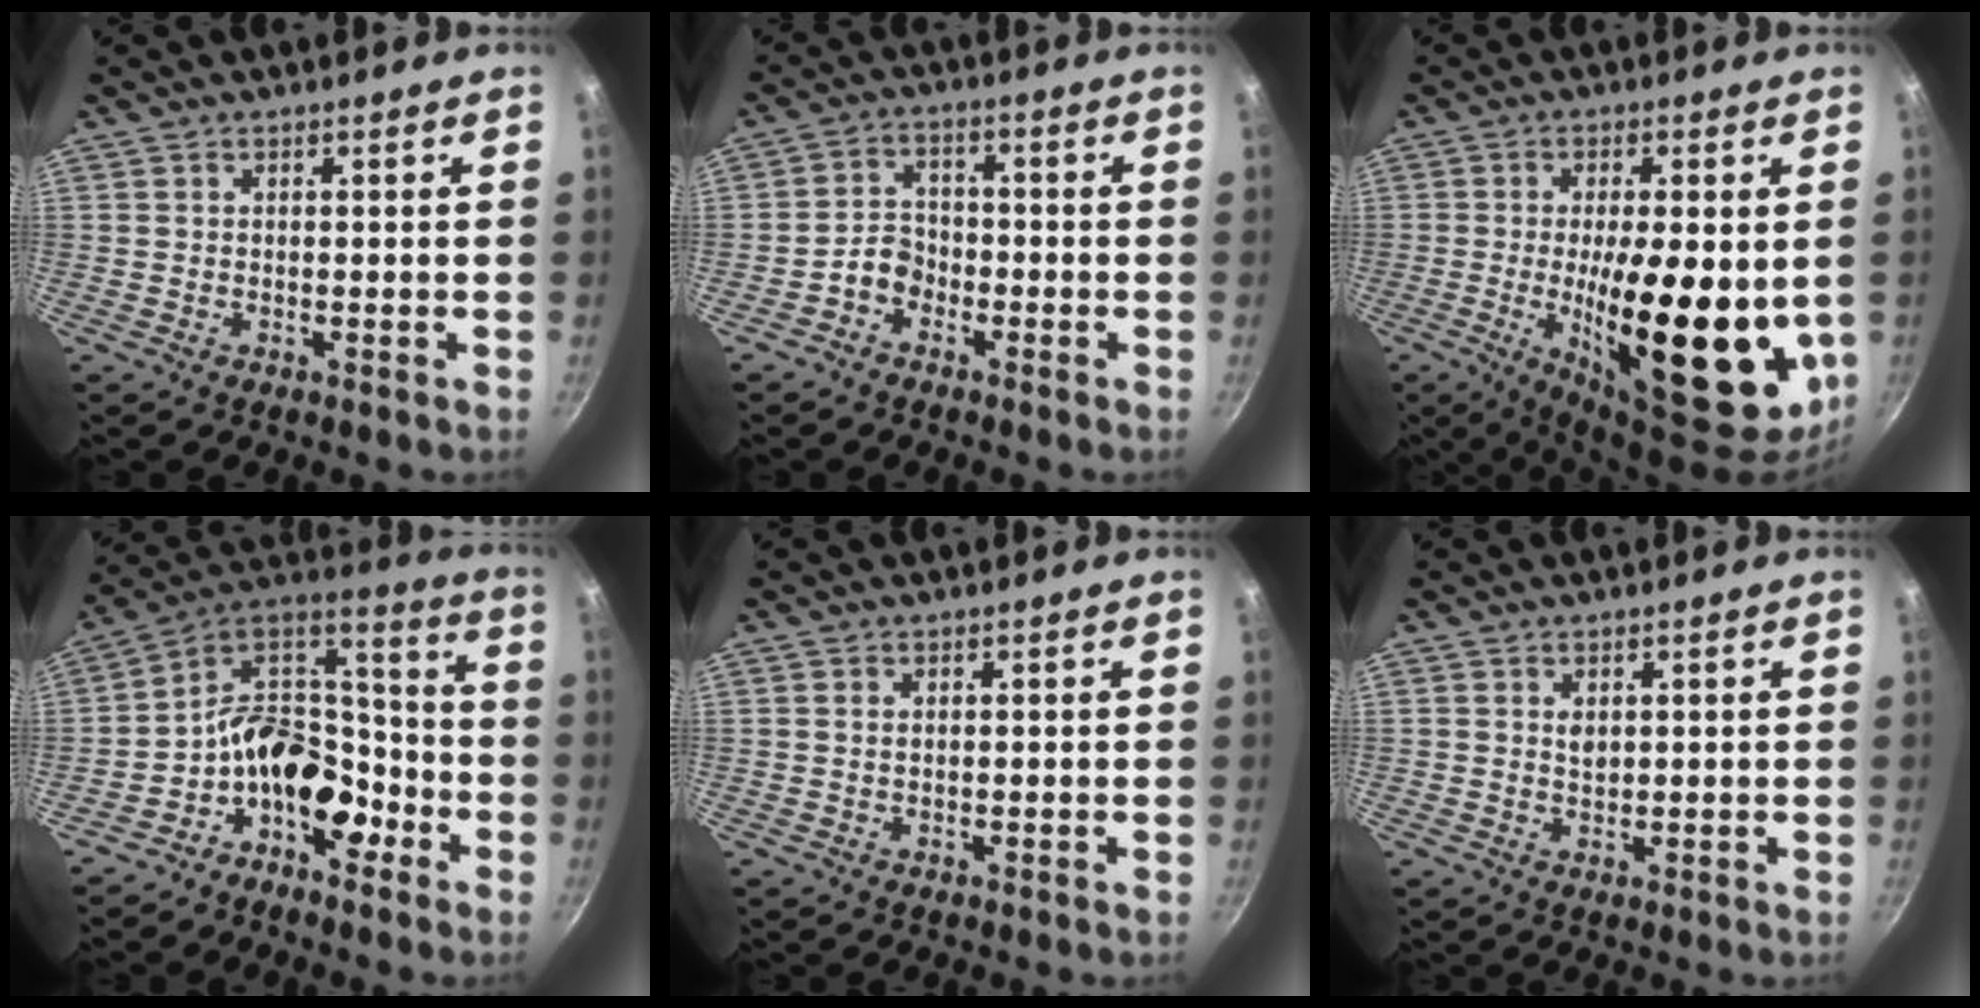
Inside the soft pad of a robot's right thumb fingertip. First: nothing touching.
{"total": 4.1, "force": [-2.4, 3.0, 1.6], "torque": [-0.010, 0.031, -0.049]}
{"total": 22.1, "force": [-1.9, 7.9, 20.6], "torque": [-0.292, -0.023, -0.021]}
{"total": 15.0, "force": [-7.3, 9.5, 9.0], "torque": [-0.095, 0.090, -0.148]}
{"total": 0.8, "force": [0.2, 0.5, 0.6], "torque": [-0.011, 0.001, 0.004]}
{"total": 1.7, "force": [0.7, 1.1, 1.2], "torque": [-0.016, -0.003, 0.013]}